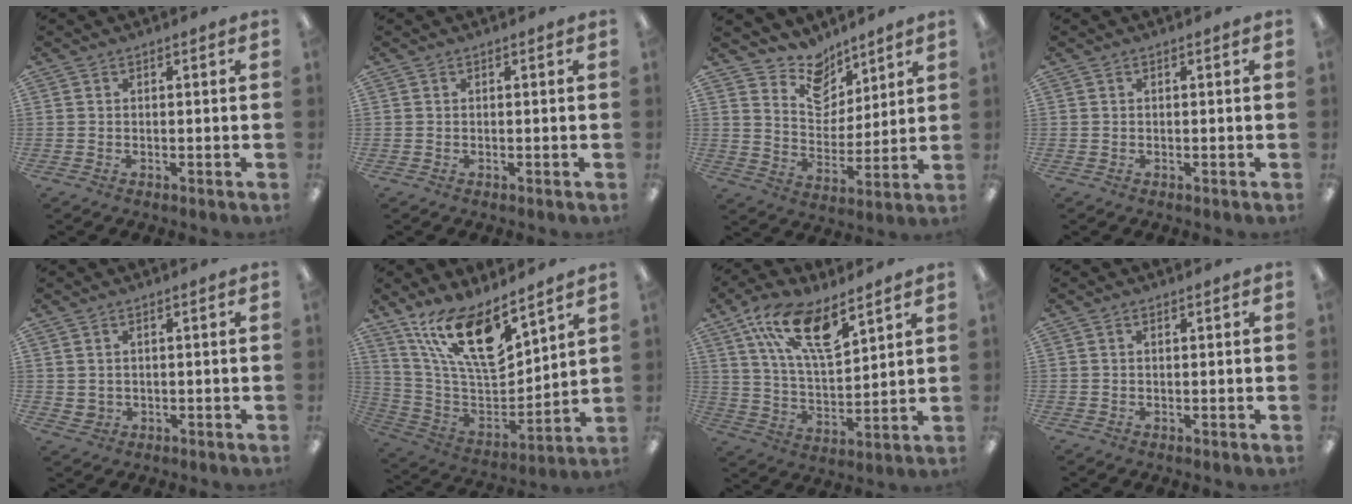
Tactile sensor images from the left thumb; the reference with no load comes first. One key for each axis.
{"total": 0.0}
{"total": 10.3, "fx": 8.7, "fy": 5.3, "fz": 1.7, "tx": -0.034, "ty": -0.063, "tz": 0.166}
{"total": 0.0}
{"total": 1.7, "fx": 0.9, "fy": 1.4, "fz": 0.6, "tx": -0.015, "ty": 0.002, "tz": 0.015}
{"total": 18.5, "fx": 12.8, "fy": 6.1, "fz": 11.8, "tx": -0.233, "ty": -0.082, "tz": 0.226}
{"total": 16.7, "fx": 10.1, "fy": 6.2, "fz": 11.7, "tx": -0.218, "ty": -0.037, "tz": 0.179}
{"total": 0.8, "fx": 0.4, "fy": 0.4, "fz": 0.6, "tx": -0.006, "ty": -0.001, "tz": 0.005}